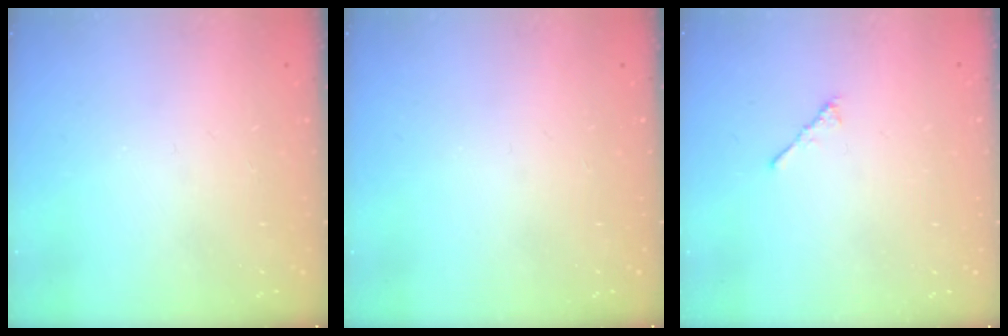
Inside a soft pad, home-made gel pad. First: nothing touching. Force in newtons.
{"total": 0.0}
{"total": 2.3, "press": 2.2, "slide": 0.6}